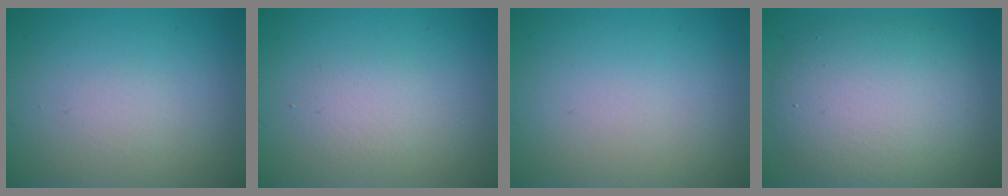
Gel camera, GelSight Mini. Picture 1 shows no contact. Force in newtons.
{"total": 1.6, "press": 1.6, "slide": 0.3}
{"total": 0.0}
{"total": 8.3, "press": 8.3, "slide": 0.7}